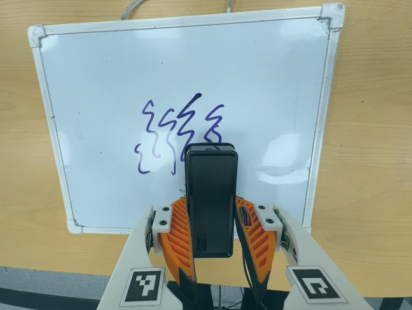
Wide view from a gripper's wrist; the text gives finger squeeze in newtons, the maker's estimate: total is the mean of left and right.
{"total": 5.0, "left": 3.6, "right": 6.4}